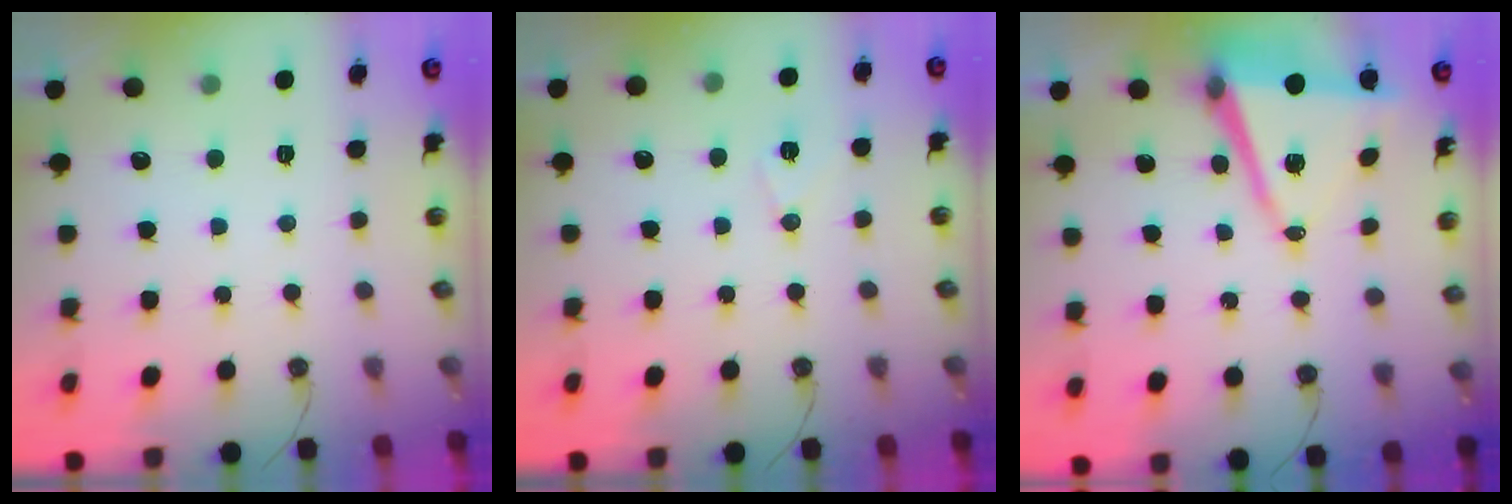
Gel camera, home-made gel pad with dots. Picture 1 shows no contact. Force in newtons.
{"total": 6.0, "press": 5.2, "slide": 3.0}
{"total": 11.0, "press": 10.2, "slide": 4.1}